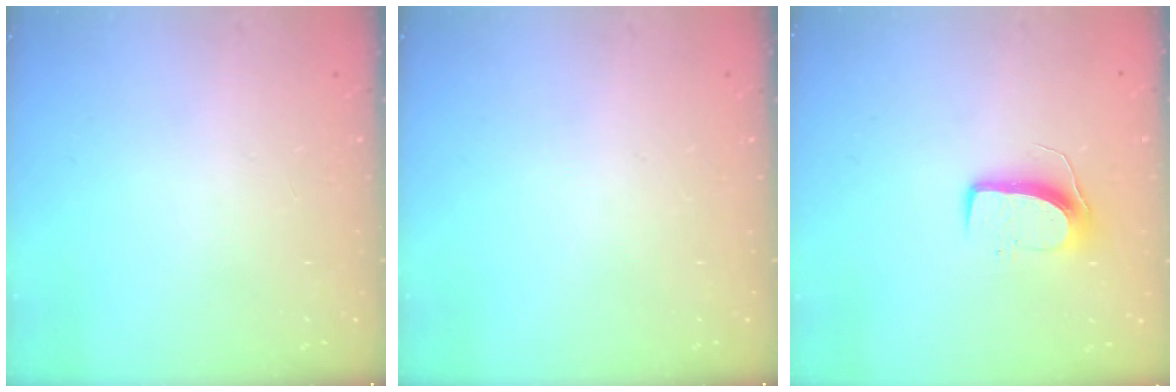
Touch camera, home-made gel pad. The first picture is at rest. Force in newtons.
{"total": 0.0}
{"total": 9.3, "press": 9.3, "slide": 0.5}